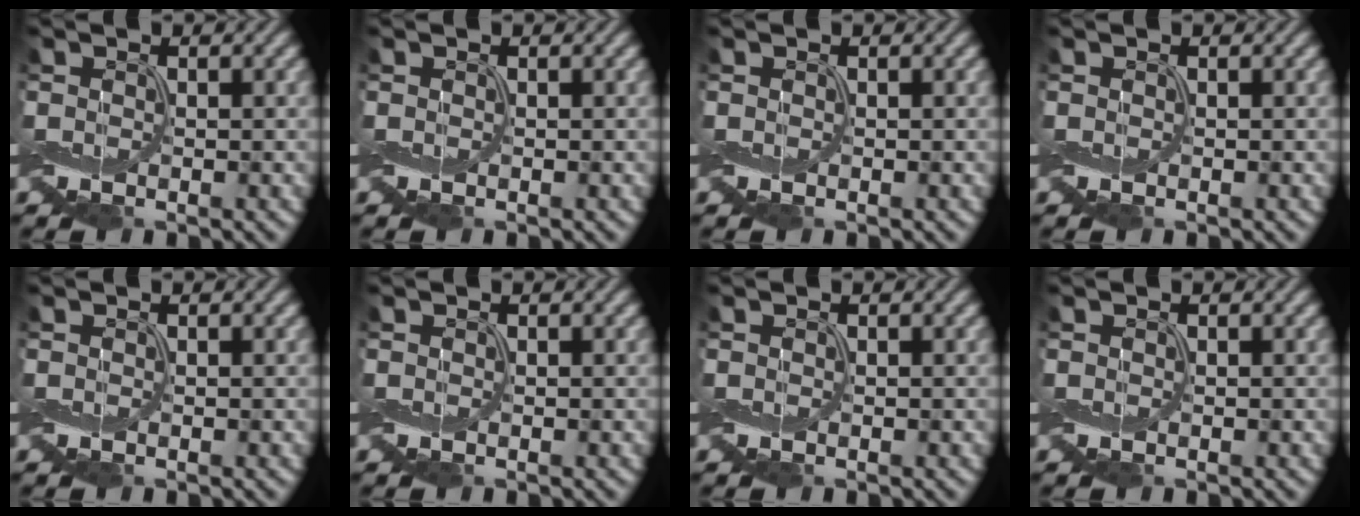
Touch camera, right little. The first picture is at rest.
{"total": 0.0}
{"total": 0.0}
{"total": 0.0}
{"total": 0.0}
{"total": 0.0}
{"total": 0.0}
{"total": 0.0}